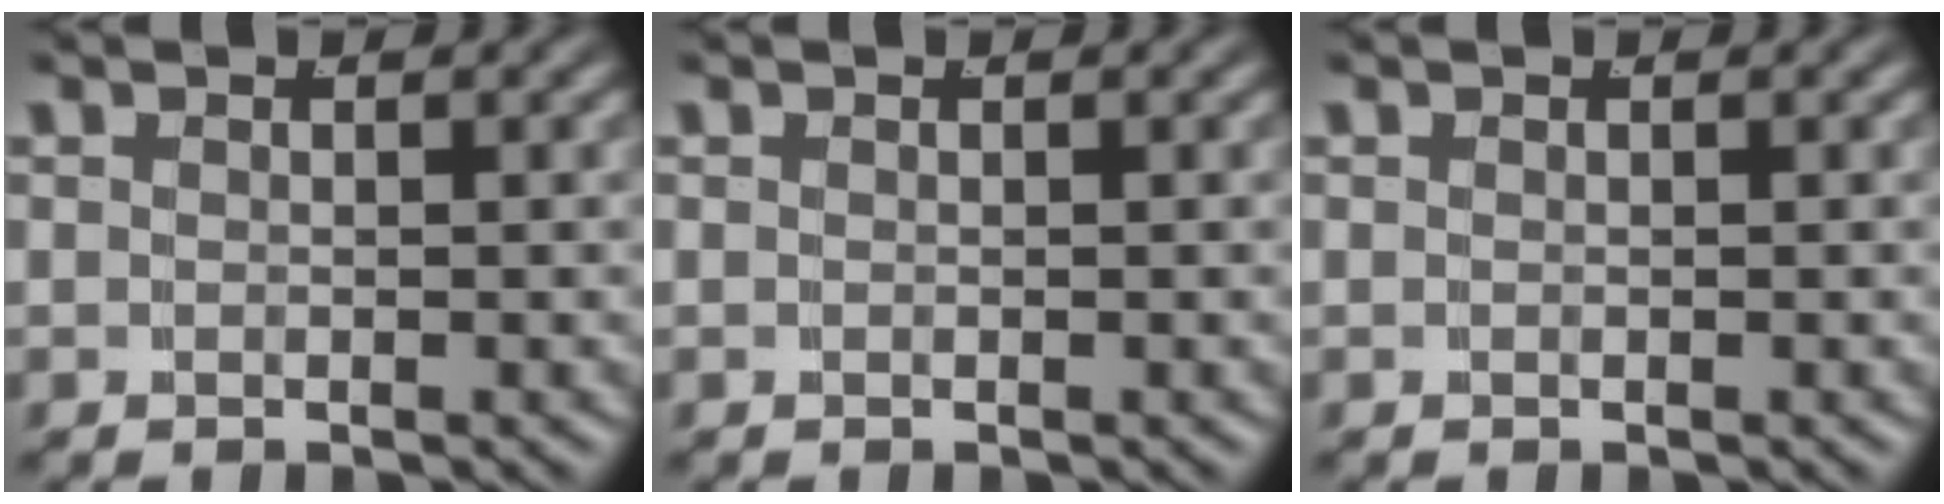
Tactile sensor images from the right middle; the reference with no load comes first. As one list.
[{"total": 0.0}, {"total": 0.0}]